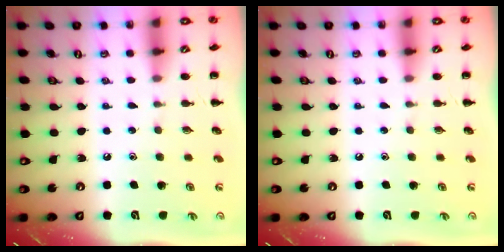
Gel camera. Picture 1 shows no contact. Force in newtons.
{"total": 0.0}